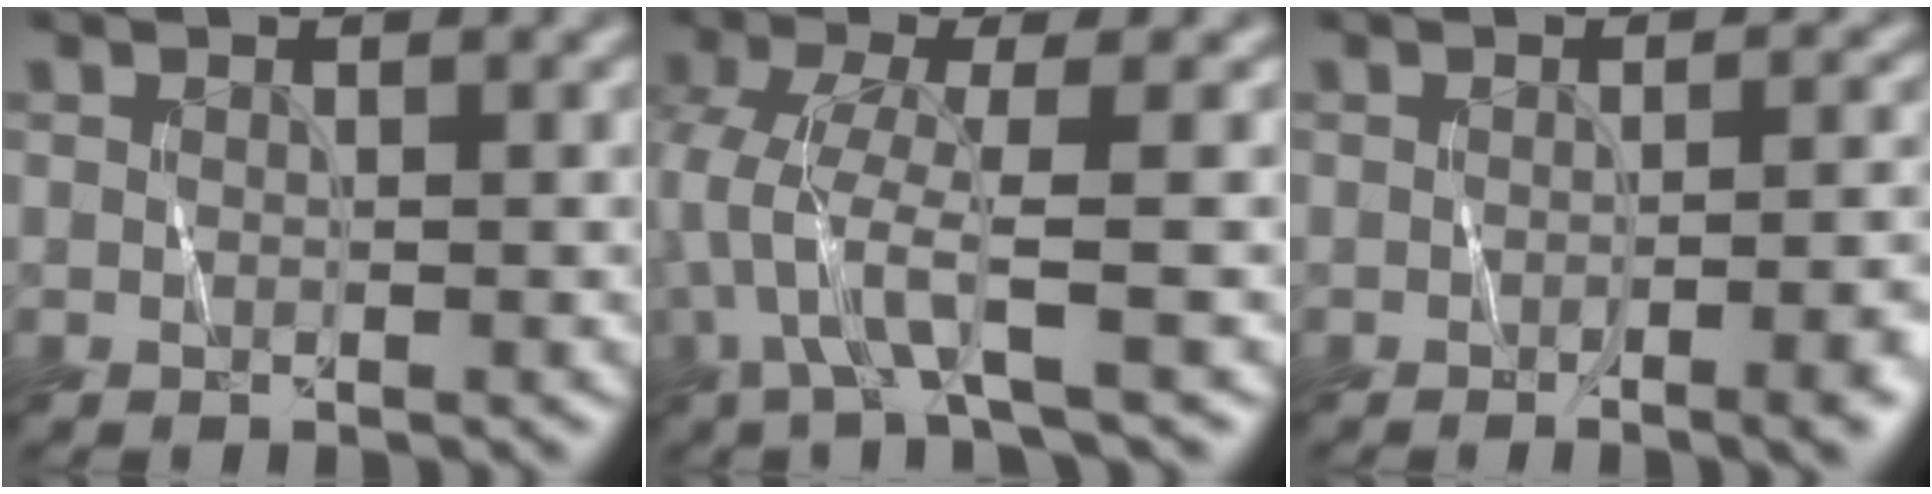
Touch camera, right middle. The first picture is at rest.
{"total": 4.0, "force": [-1.8, -0.1, 3.6], "torque": [-0.091, -0.002, -0.038]}
{"total": 4.5, "force": [-2.2, 1.2, 3.7], "torque": [-0.044, 0.005, -0.030]}